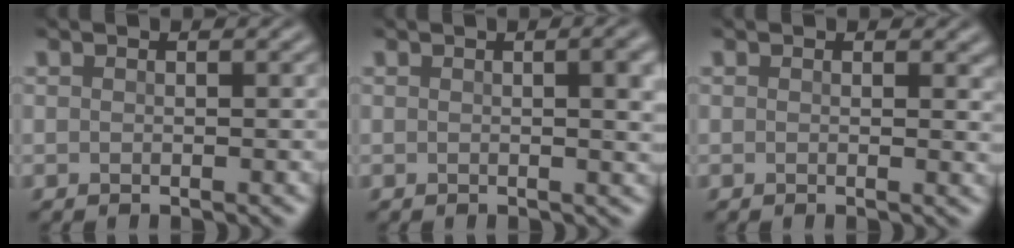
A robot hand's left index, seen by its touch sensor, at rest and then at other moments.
{"total": 4.1, "force": [0.7, 1.4, 3.8], "torque": [-0.034, 0.010, 0.009]}
{"total": 0.9, "force": [0.4, 0.5, 0.7], "torque": [-0.004, -0.004, 0.003]}